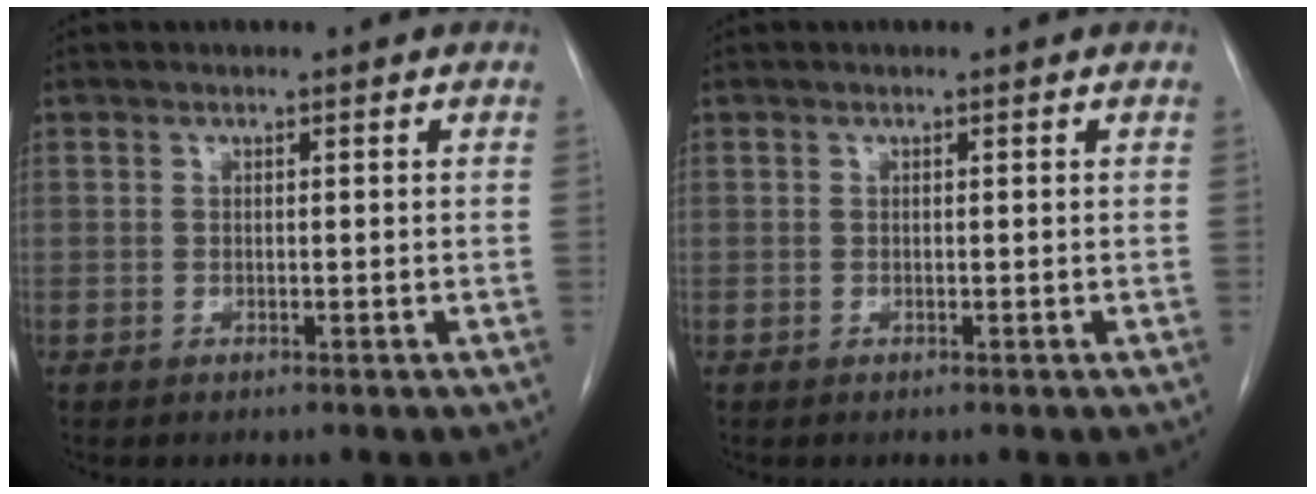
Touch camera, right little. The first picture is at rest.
{"total": 0.0}